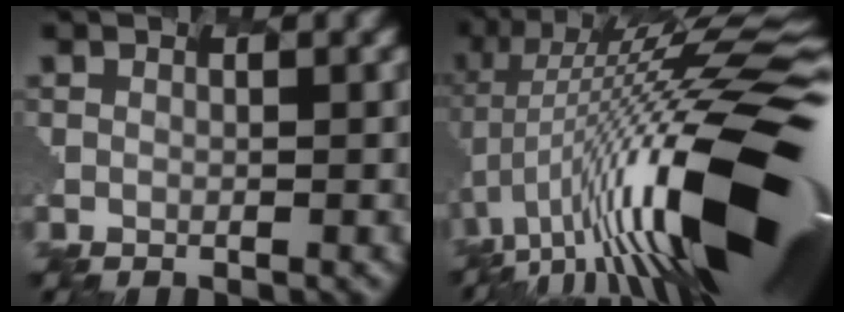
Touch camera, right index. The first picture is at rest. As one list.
[{"total": 18.0, "force": [-1.3, 6.0, 16.9], "torque": [-0.270, 0.014, -0.026]}]